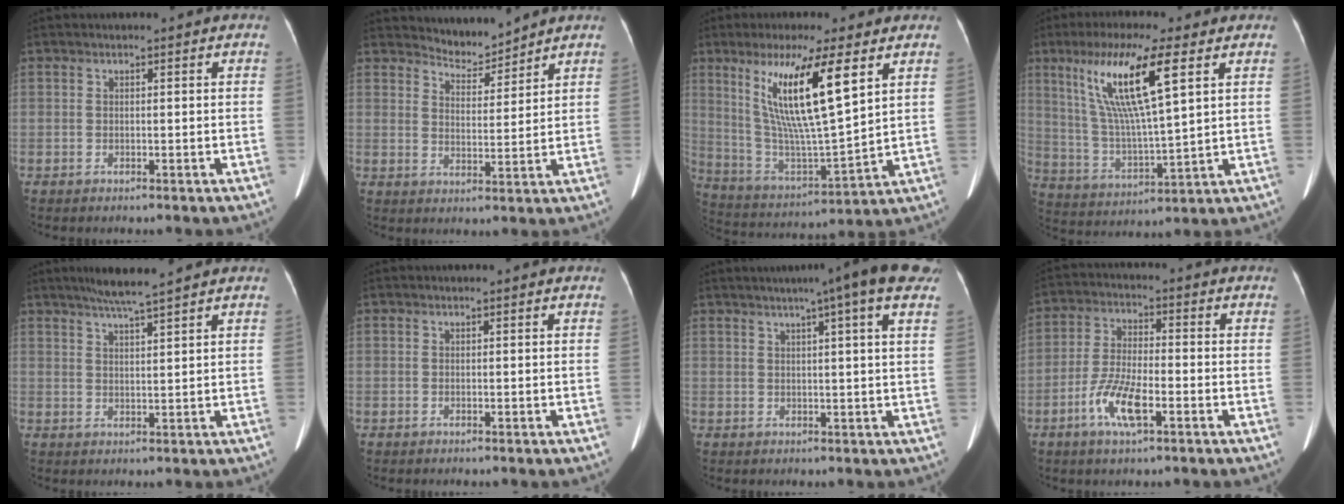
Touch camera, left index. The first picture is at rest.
{"total": 4.5, "force": [4.4, 0.3, -0.4], "torque": [0.002, -0.003, 0.078]}
{"total": 16.1, "force": [6.8, 1.4, 14.6], "torque": [-0.288, -0.010, 0.126]}
{"total": 14.6, "force": [6.3, 1.1, 13.1], "torque": [-0.270, 0.005, 0.119]}
{"total": 5.6, "force": [4.7, -0.7, 3.1], "torque": [-0.057, 0.010, 0.084]}
{"total": 0.0}
{"total": 11.1, "force": [7.5, 0.0, 8.1], "torque": [-0.110, 0.023, 0.076]}
{"total": 7.8, "force": [-3.5, 1.8, 6.7], "torque": [-0.140, -0.004, -0.068]}